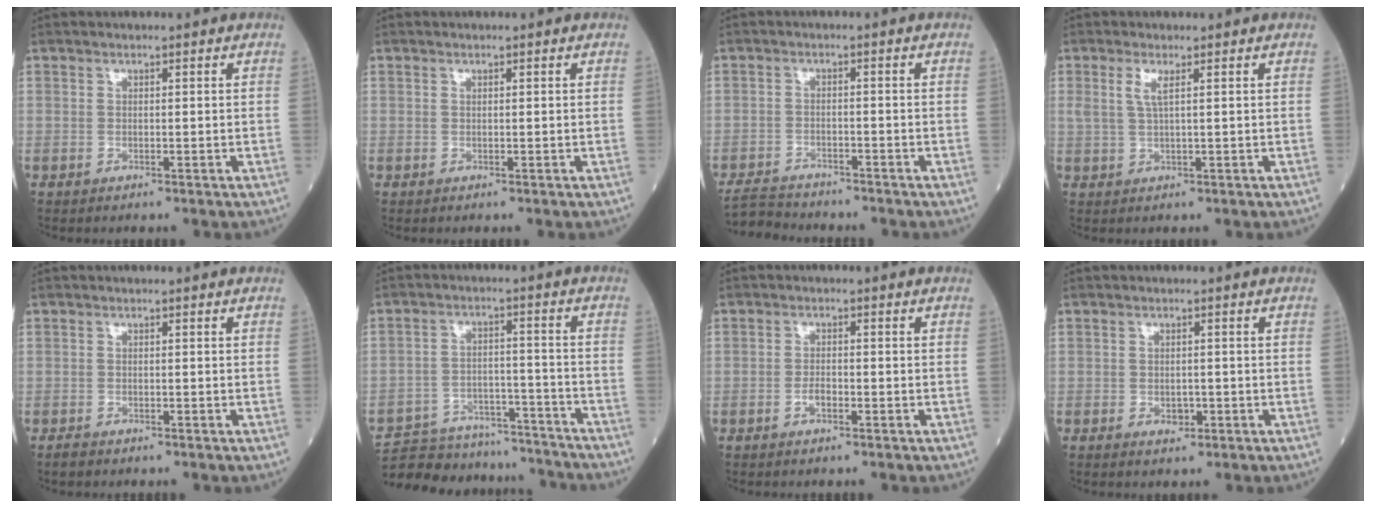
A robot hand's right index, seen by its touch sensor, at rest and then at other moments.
{"total": 0.0}
{"total": 5.6, "force": [-5.5, 0.8, 0.6], "torque": [-0.014, -0.019, -0.095]}
{"total": 2.6, "force": [1.1, 0.3, 2.3], "torque": [-0.056, 0.002, 0.023]}
{"total": 1.1, "force": [-0.9, 0.5, 0.3], "torque": [-0.015, -0.003, -0.014]}
{"total": 20.1, "force": [-18.9, 4.6, 4.9], "torque": [-0.113, 0.010, -0.265]}
{"total": 1.6, "force": [-0.8, 0.7, 1.2], "torque": [-0.021, 0.003, -0.015]}
{"total": 1.8, "force": [-0.7, 1.2, 1.2], "torque": [-0.015, 0.001, -0.006]}